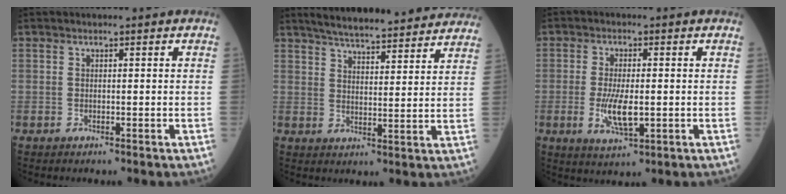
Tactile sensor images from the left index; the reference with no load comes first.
{"total": 18.5, "force": [16.9, 2.4, 7.3], "torque": [-0.101, 0.012, 0.222]}
{"total": 5.9, "force": [-1.1, 1.8, 5.5], "torque": [-0.116, -0.011, -0.016]}